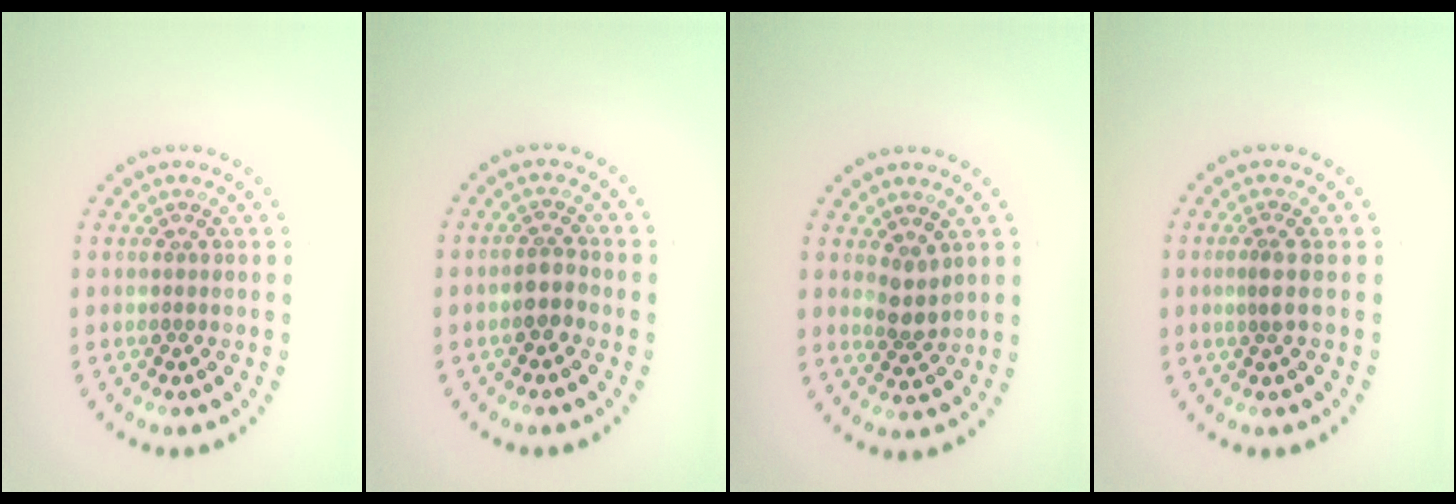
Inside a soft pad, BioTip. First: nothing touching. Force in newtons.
{"total": 1.9, "press": 1.7, "slide": 0.8}
{"total": 1.9, "press": 1.5, "slide": 1.1}
{"total": 1.3, "press": 0.9, "slide": 0.9}